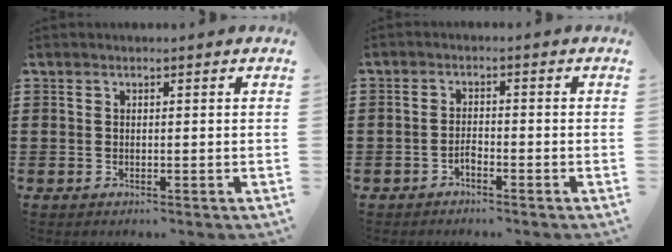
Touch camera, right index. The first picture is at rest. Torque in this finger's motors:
{"motor_torque": [2.14, 0.00, 0.04, -0.06]}